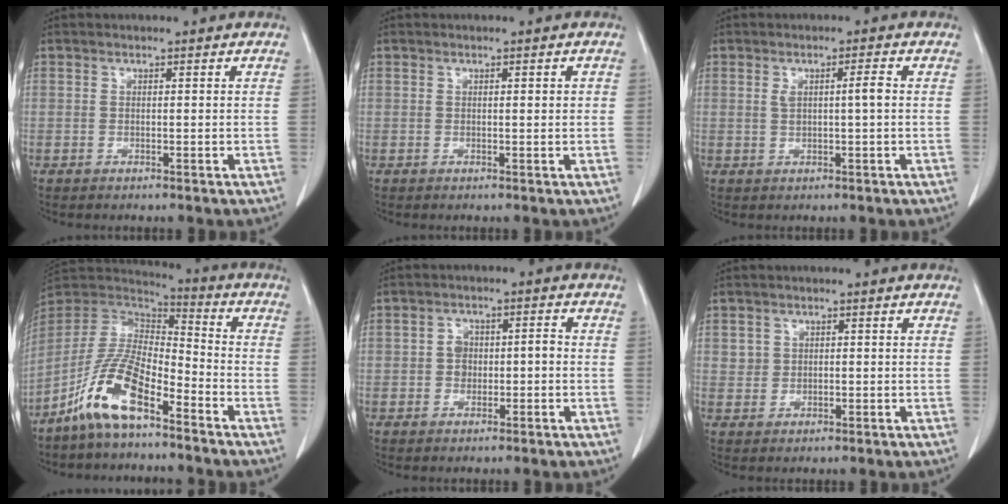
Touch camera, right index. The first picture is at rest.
{"total": 1.0, "force": [0.2, 0.2, 0.9], "torque": [-0.012, 0.002, 0.001]}
{"total": 2.7, "force": [0.3, 0.2, 2.7], "torque": [-0.050, 0.008, 0.010]}
{"total": 12.0, "force": [-7.5, 3.5, 8.6], "torque": [-0.183, 0.009, -0.148]}
{"total": 3.5, "force": [-0.6, 2.3, 2.5], "torque": [-0.042, 0.018, -0.010]}
{"total": 1.8, "force": [0.3, 1.8, 0.4], "torque": [-0.006, 0.004, 0.006]}